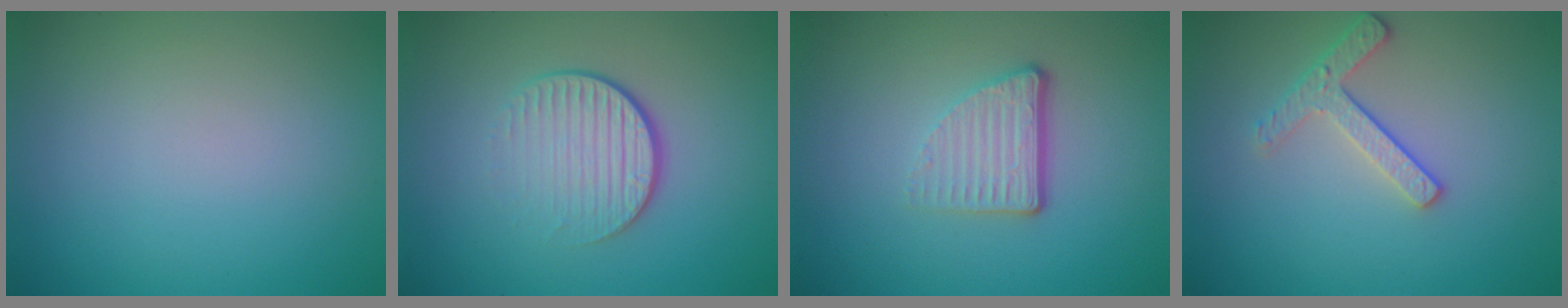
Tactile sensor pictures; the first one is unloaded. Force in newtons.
{"total": 4.2, "press": 2.6, "slide": 3.2}
{"total": 3.7, "press": 2.4, "slide": 2.9}
{"total": 2.4, "press": 2.3, "slide": 0.9}